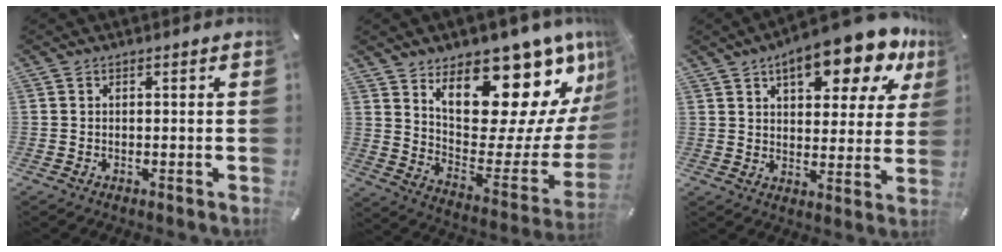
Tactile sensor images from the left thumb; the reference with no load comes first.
{"total": 20.0, "force": [14.0, 9.2, 10.9], "torque": [-0.131, -0.124, 0.230]}
{"total": 17.1, "force": [10.8, 6.8, 11.4], "torque": [-0.157, -0.056, 0.173]}